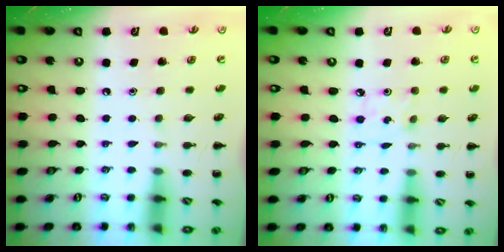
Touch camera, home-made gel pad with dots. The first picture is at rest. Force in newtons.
{"total": 2.5, "press": 2.4, "slide": 0.8}